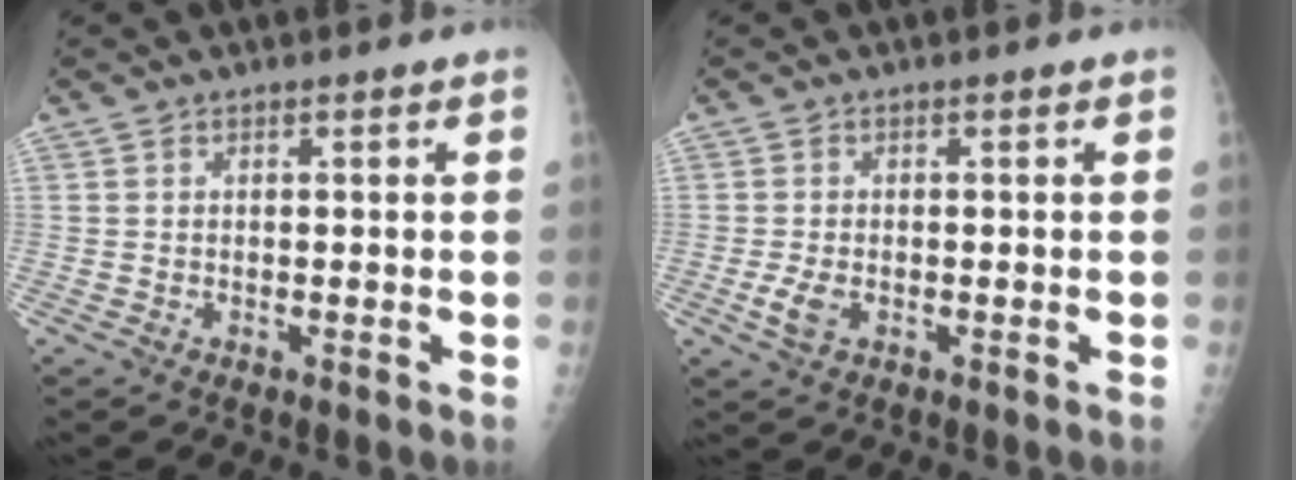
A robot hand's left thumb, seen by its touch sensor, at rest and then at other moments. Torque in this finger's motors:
{"motor_torque": [-0.25, 0.24, 0.27, -0.03, 0.00]}